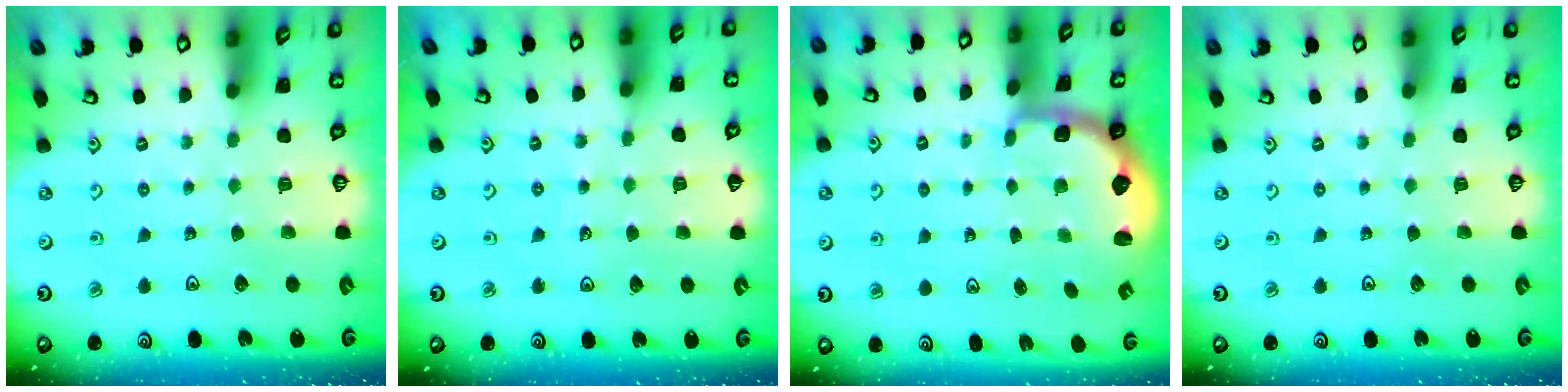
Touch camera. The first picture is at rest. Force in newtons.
{"total": 4.2, "press": 3.8, "slide": 1.8}
{"total": 2.8, "press": 1.7, "slide": 2.2}
{"total": 0.0}